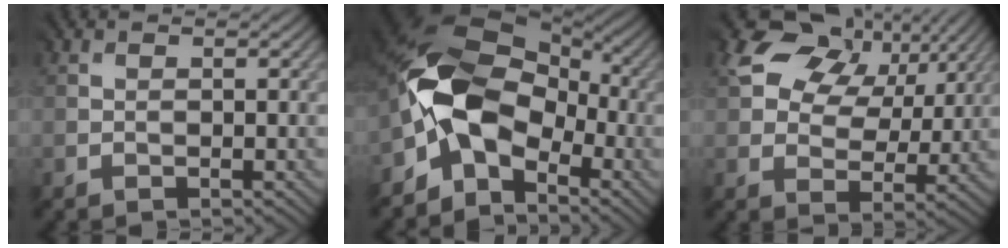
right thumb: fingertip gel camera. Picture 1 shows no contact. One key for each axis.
{"total": 9.5, "fx": -3.6, "fy": 6.3, "fz": 6.1, "tx": -0.126, "ty": 0.006, "tz": -0.081}
{"total": 12.7, "fx": 6.3, "fy": 8.3, "fz": 7.2, "tx": -0.175, "ty": 0.029, "tz": 0.111}